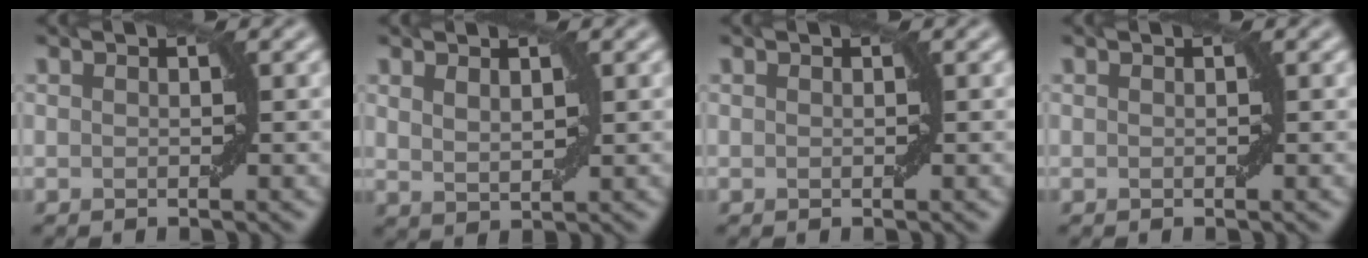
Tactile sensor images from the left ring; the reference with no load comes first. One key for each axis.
{"total": 1.6, "fx": 1.0, "fy": 0.6, "fz": 1.1, "tx": -0.020, "ty": -0.003, "tz": 0.024}
{"total": 0.0}
{"total": 0.0}